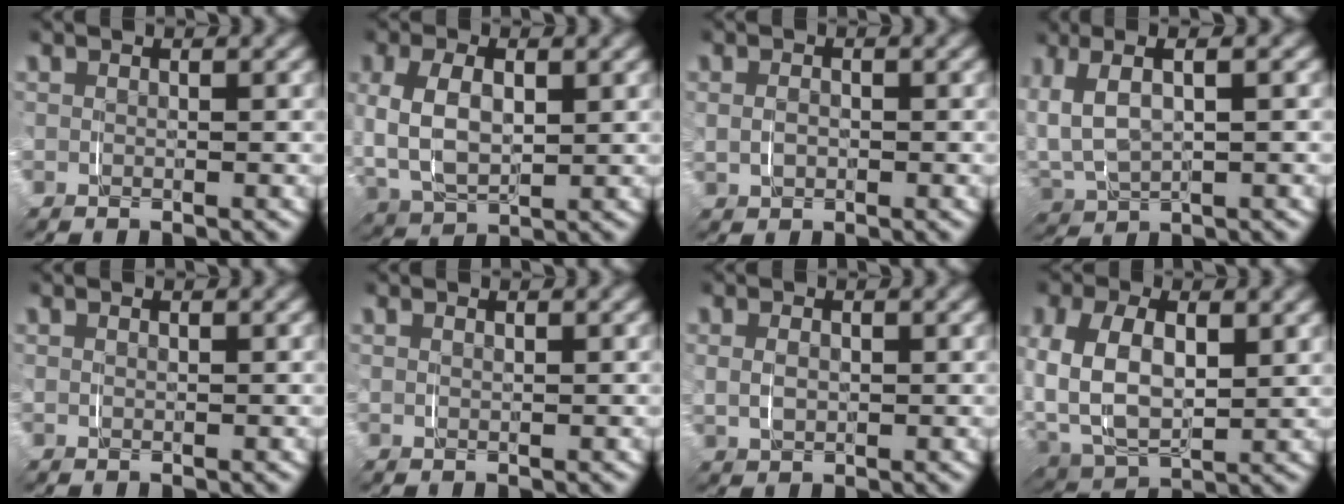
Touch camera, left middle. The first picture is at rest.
{"total": 2.3, "force": [0.6, 1.7, 1.4], "torque": [-0.036, -0.006, 0.006]}
{"total": 0.5, "force": [0.0, -0.2, -0.5], "torque": [0.018, -0.001, 0.001]}
{"total": 3.5, "force": [1.2, 2.4, 2.3], "torque": [-0.050, -0.002, 0.017]}
{"total": 0.7, "force": [0.5, -0.5, -0.1], "torque": [0.009, 0.002, 0.009]}
{"total": 1.0, "force": [0.7, -0.6, -0.3], "torque": [0.011, 0.003, 0.012]}
{"total": 0.7, "force": [0.5, -0.3, -0.4], "torque": [0.015, -0.001, 0.009]}
{"total": 4.1, "force": [1.0, 3.3, 2.2], "torque": [-0.059, -0.015, 0.014]}